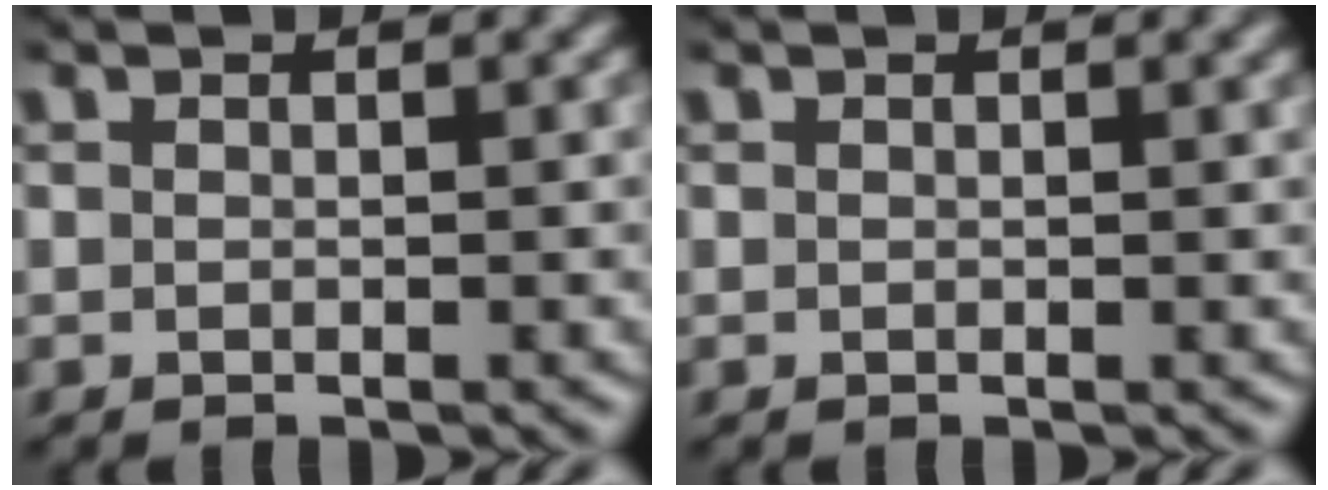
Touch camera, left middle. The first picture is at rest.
{"total": 0.7, "force": [0.4, 0.2, 0.6], "torque": [-0.004, 0.005, 0.007]}